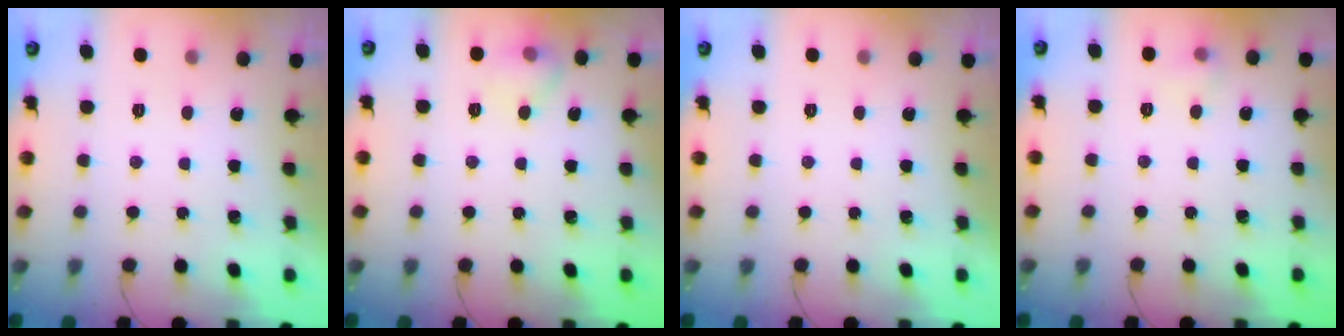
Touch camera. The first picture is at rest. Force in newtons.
{"total": 9.5, "press": 6.2, "slide": 7.2}
{"total": 0.0}
{"total": 4.3, "press": 4.2, "slide": 1.1}